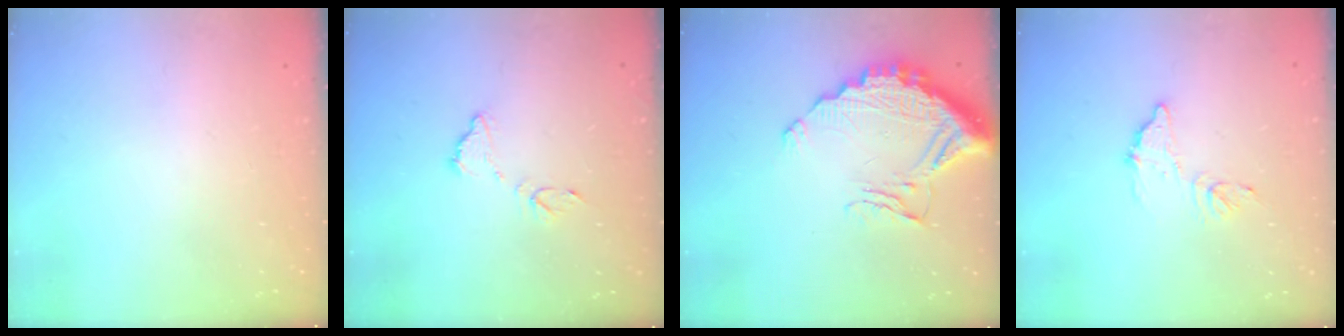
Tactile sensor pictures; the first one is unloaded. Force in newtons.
{"total": 8.8, "press": 8.8, "slide": 0.6}
{"total": 14.0, "press": 13.9, "slide": 0.9}
{"total": 8.8, "press": 8.8, "slide": 0.5}